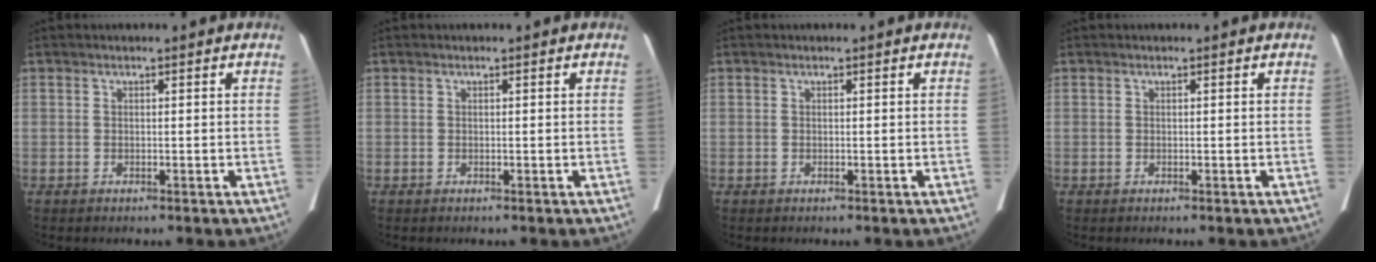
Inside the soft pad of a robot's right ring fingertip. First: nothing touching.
{"total": 0.0}
{"total": 0.0}
{"total": 0.0}